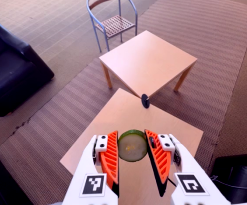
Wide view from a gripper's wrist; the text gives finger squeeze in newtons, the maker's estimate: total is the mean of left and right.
{"total": 11.6, "left": 12.4, "right": 10.8}